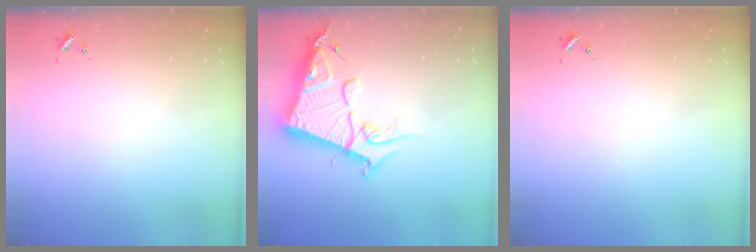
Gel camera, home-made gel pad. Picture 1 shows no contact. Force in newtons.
{"total": 18.5, "press": 18.4, "slide": 1.8}
{"total": 0.0}